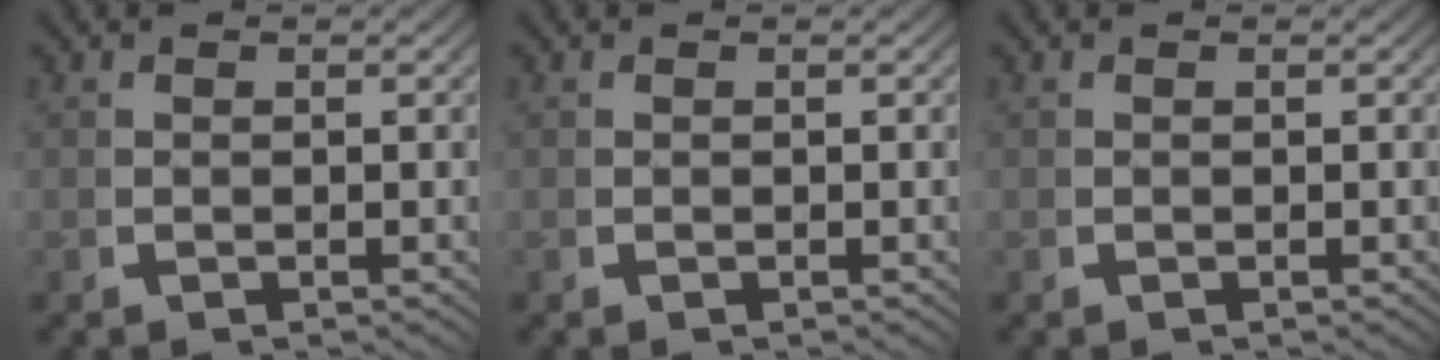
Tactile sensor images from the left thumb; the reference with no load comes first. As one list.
[{"total": 0.0}, {"total": 0.0}]